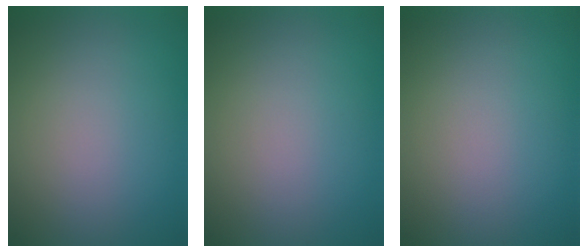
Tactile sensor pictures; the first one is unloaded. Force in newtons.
{"total": 0.0}
{"total": 0.0}